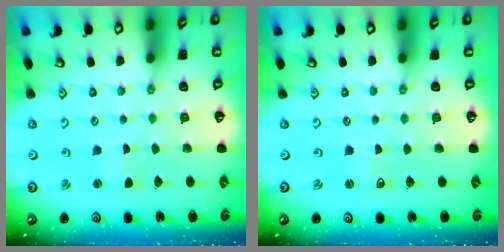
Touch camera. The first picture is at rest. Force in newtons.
{"total": 1.2, "press": 1.2, "slide": 0.2}